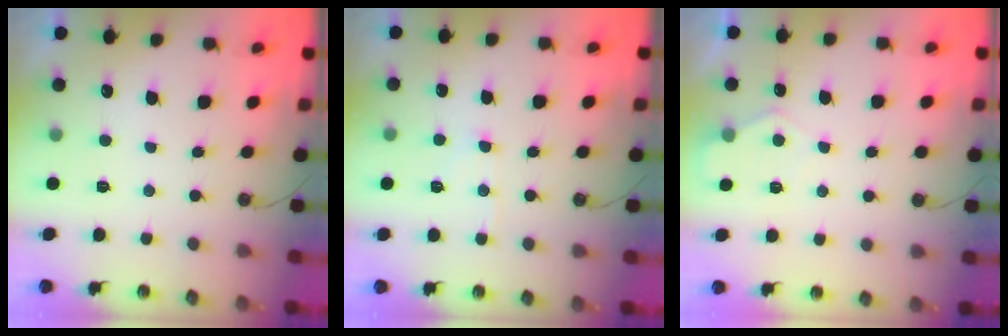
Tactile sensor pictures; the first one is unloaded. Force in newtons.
{"total": 4.8, "press": 4.8, "slide": 0.6}
{"total": 4.5, "press": 4.4, "slide": 0.6}